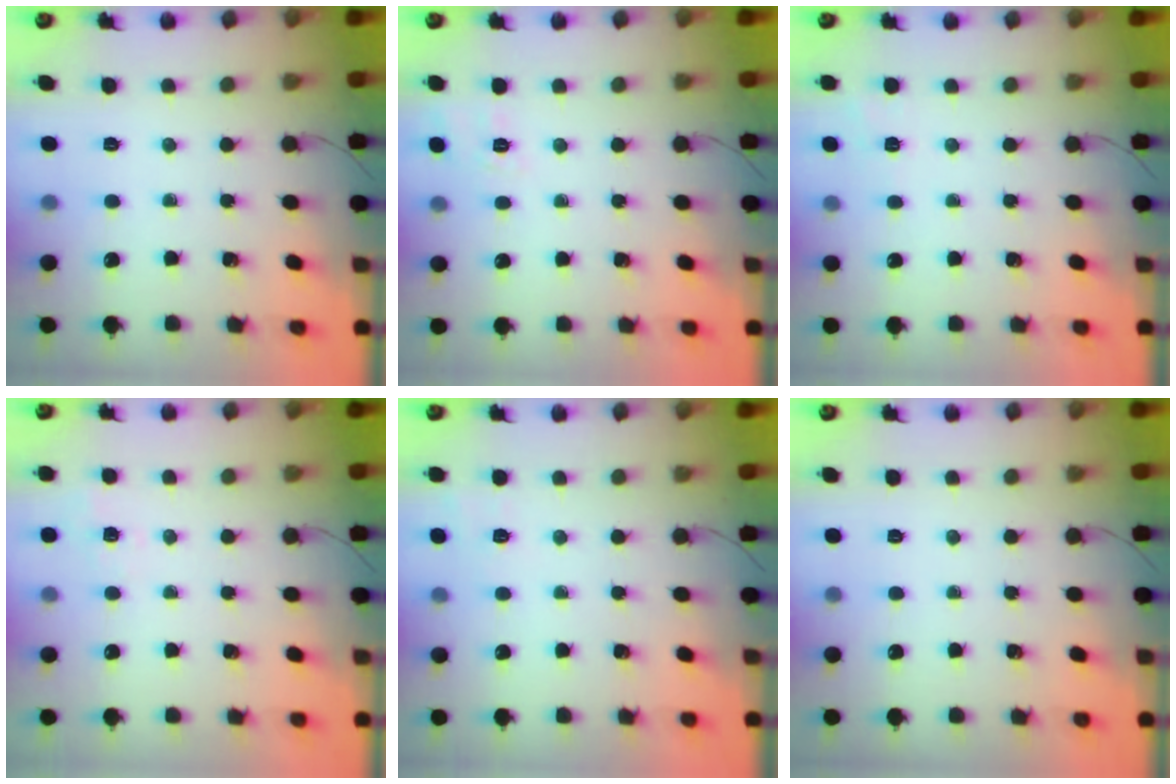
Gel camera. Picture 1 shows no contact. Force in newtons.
{"total": 2.2, "press": 0.8, "slide": 2.0}
{"total": 2.0, "press": 1.4, "slide": 1.4}
{"total": 2.6, "press": 2.1, "slide": 1.6}
{"total": 6.2, "press": 5.9, "slide": 2.0}
{"total": 0.0}